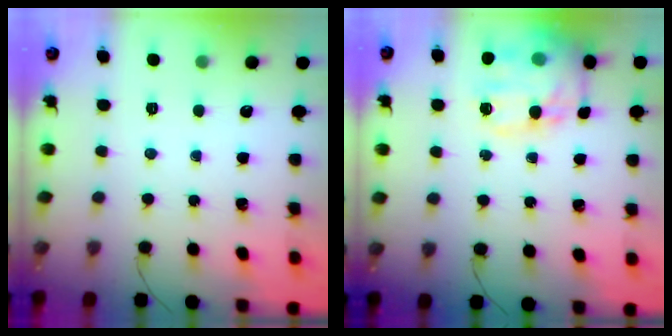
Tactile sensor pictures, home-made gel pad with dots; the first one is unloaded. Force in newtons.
{"total": 17.5, "press": 17.3, "slide": 2.5}